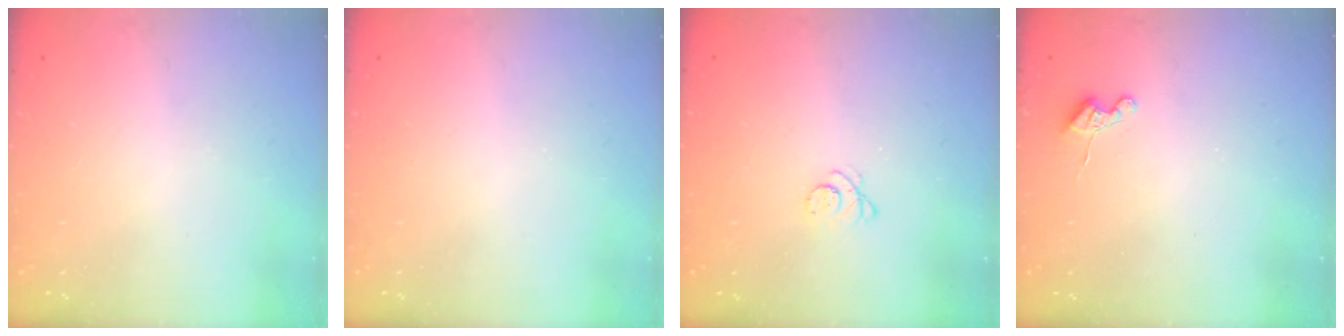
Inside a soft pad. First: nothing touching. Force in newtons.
{"total": 0.0}
{"total": 2.6, "press": 2.6, "slide": 0.3}
{"total": 3.8, "press": 3.7, "slide": 0.5}